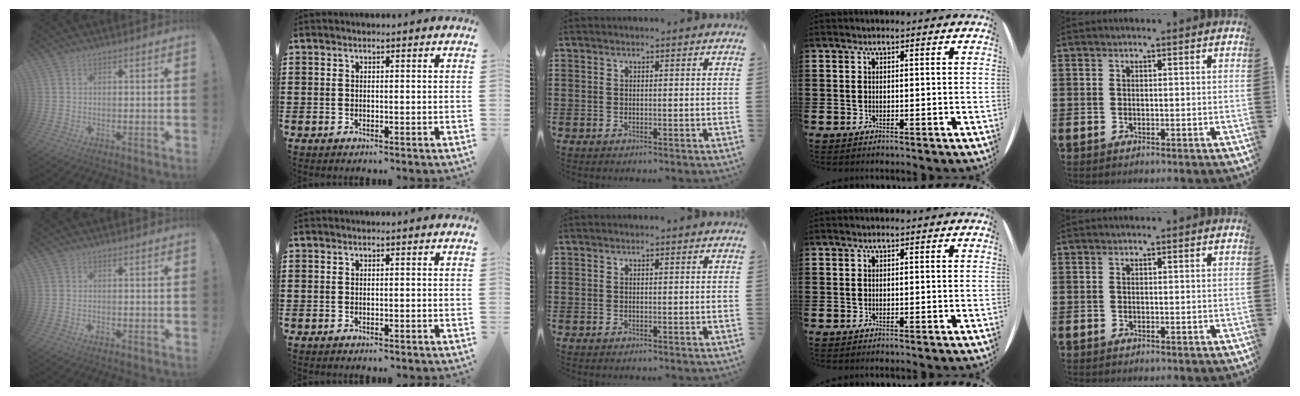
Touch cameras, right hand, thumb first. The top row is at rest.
{"thumb": {"total": 1.1, "force": [-1.0, 0.3, 0.1], "torque": [-0.007, 0.004, -0.016]}}